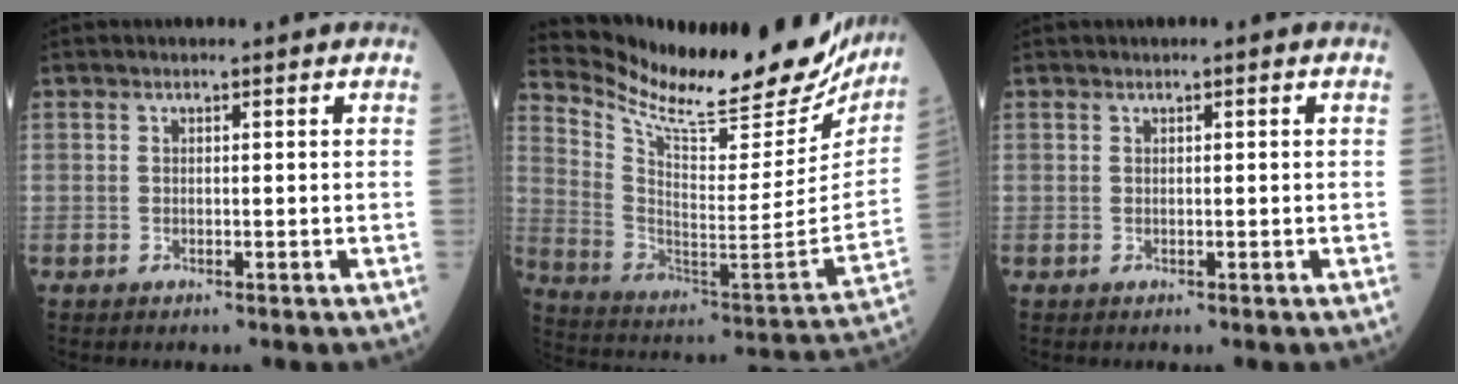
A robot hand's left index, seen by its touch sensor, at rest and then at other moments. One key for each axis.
{"total": 28.8, "fx": 25.2, "fy": 5.6, "fz": 12.7, "tx": -0.216, "ty": -0.076, "tz": 0.357}
{"total": 0.0}